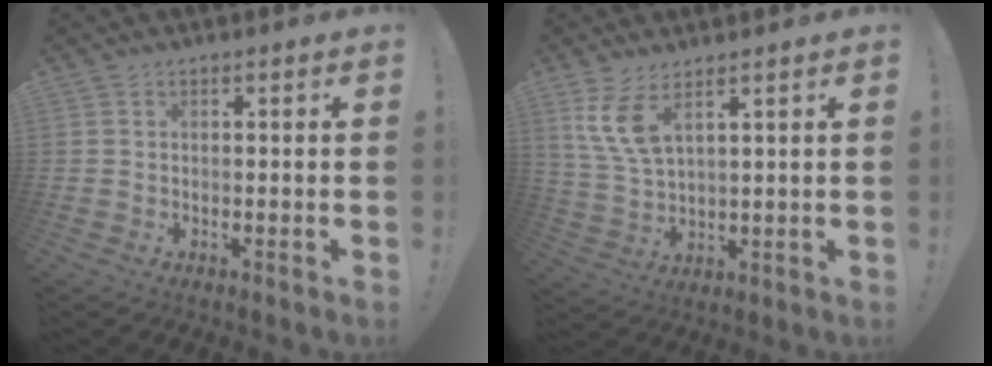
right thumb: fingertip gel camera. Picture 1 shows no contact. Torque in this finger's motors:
{"motor_torque": [0.08, 0.17, 0.34, 0.47, 0.17]}